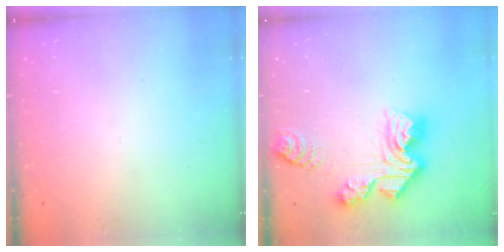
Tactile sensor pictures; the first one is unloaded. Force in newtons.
{"total": 14.6, "press": 14.5, "slide": 1.3}